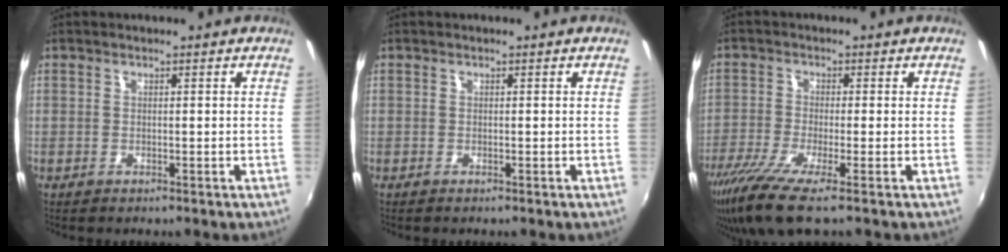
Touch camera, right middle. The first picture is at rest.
{"total": 0.0}
{"total": 8.8, "force": [-6.0, 0.4, 6.4], "torque": [-0.150, -0.039, -0.114]}